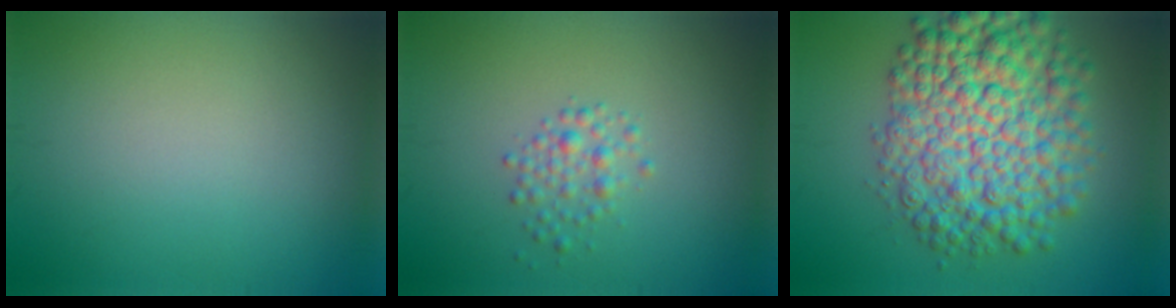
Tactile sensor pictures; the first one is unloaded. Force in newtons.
{"total": 1.8, "press": 1.8, "slide": 0.0}
{"total": 11.0, "press": 11.0, "slide": 0.2}